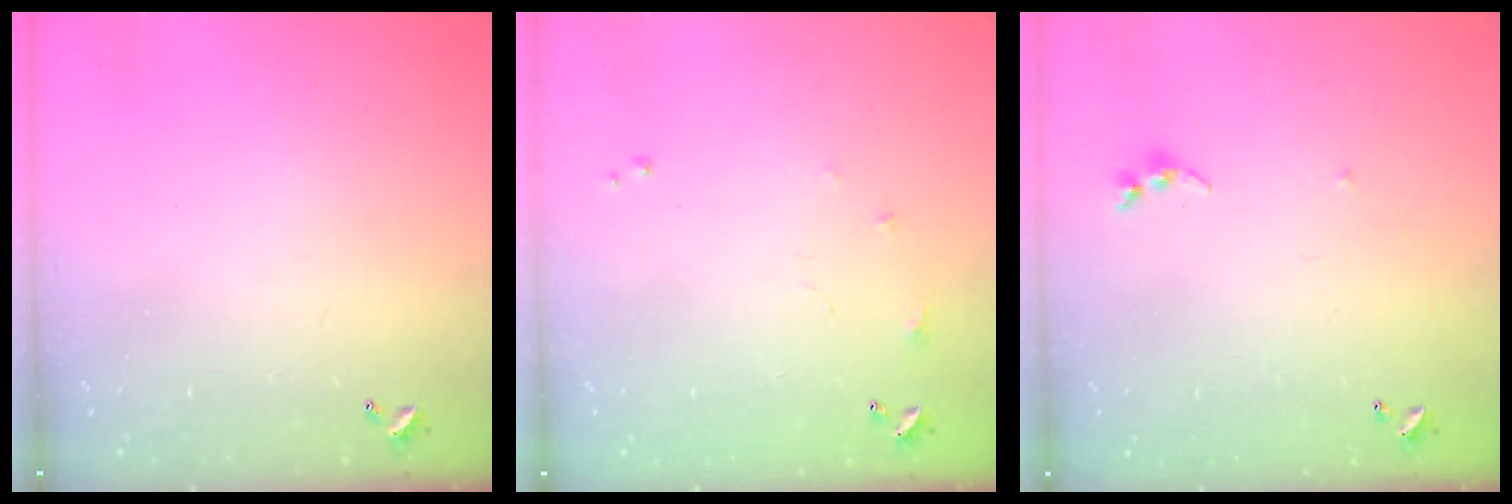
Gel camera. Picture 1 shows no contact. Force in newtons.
{"total": 5.9, "press": 5.9, "slide": 0.8}
{"total": 5.0, "press": 5.0, "slide": 0.6}